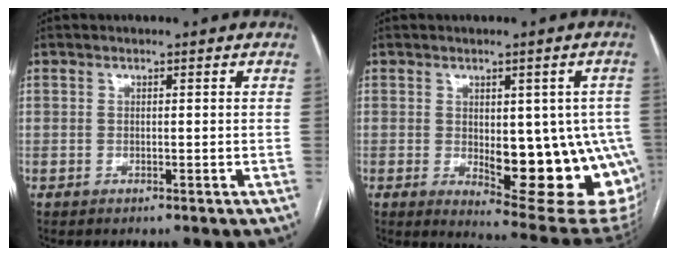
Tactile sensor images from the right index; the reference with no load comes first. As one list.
[{"total": 17.2, "force": [-2.9, 6.5, 15.7], "torque": [-0.129, 0.004, -0.012]}]